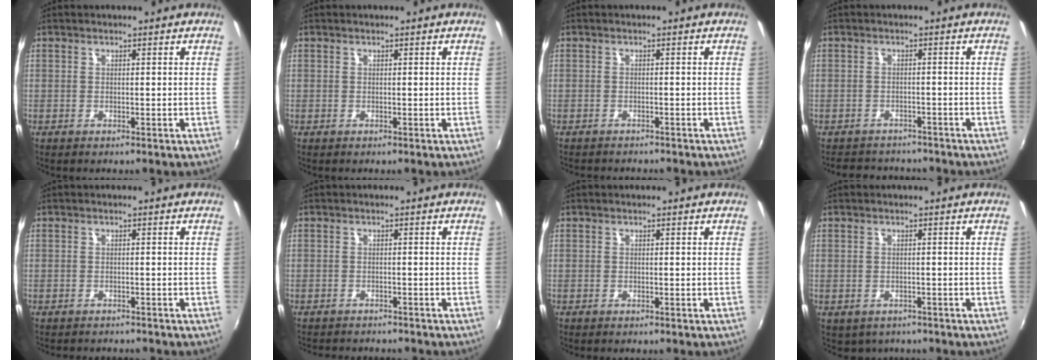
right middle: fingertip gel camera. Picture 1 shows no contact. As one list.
[{"total": 0.0}, {"total": 3.1, "force": [-2.9, 0.7, 0.8], "torque": [-0.024, -0.014, -0.045]}, {"total": 7.5, "force": [-6.6, 3.1, 1.6], "torque": [-0.044, 0.005, -0.095]}, {"total": 3.1, "force": [-2.9, 0.7, 0.7], "torque": [-0.022, -0.014, -0.043]}, {"total": 5.2, "force": [-4.8, 1.1, 1.4], "torque": [-0.041, -0.015, -0.072]}, {"total": 0.0}, {"total": 2.2, "force": [-1.3, 1.7, 0.5], "torque": [-0.016, -0.007, -0.015]}]